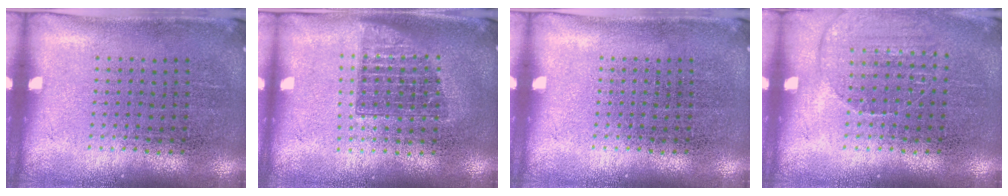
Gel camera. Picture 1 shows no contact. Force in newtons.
{"total": 1.4, "press": 1.1, "slide": 0.8}
{"total": 0.0}
{"total": 1.2, "press": 1.2, "slide": 0.1}